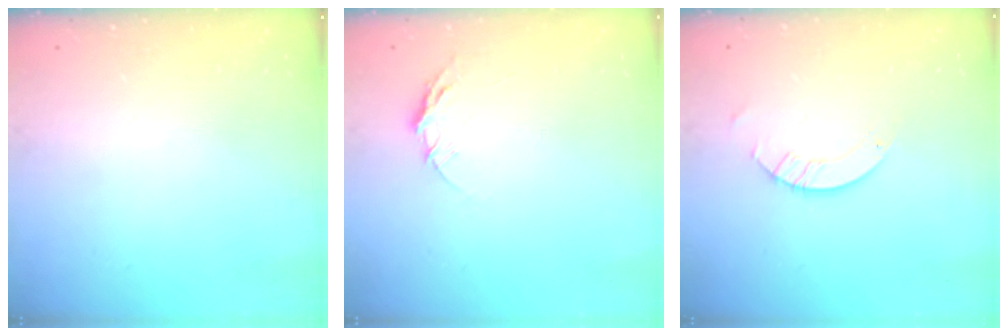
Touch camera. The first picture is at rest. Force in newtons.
{"total": 6.5, "press": 6.5, "slide": 0.6}
{"total": 3.2, "press": 3.2, "slide": 0.3}